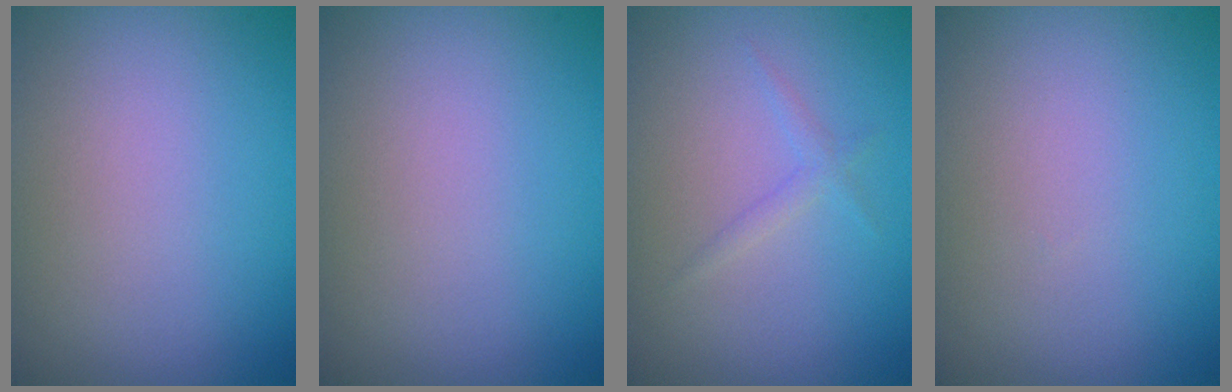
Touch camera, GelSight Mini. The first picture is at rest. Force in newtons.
{"total": 0.0}
{"total": 1.0, "press": 1.0, "slide": 0.0}
{"total": 0.0}